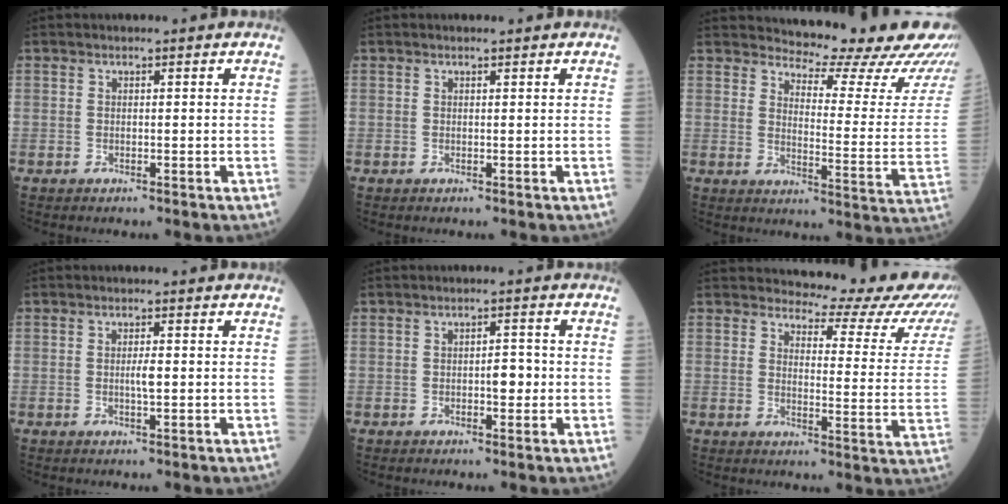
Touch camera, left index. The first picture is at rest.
{"total": 0.0}
{"total": 18.4, "force": [17.5, 1.8, 5.4], "torque": [-0.063, -0.112, 0.189]}
{"total": 1.7, "force": [-0.3, 0.2, 1.7], "torque": [-0.032, -0.004, -0.005]}
{"total": 2.6, "force": [-0.6, 1.1, 2.3], "torque": [-0.031, 0.000, -0.011]}
{"total": 17.0, "force": [16.6, 1.5, 3.4], "torque": [-0.025, -0.116, 0.162]}